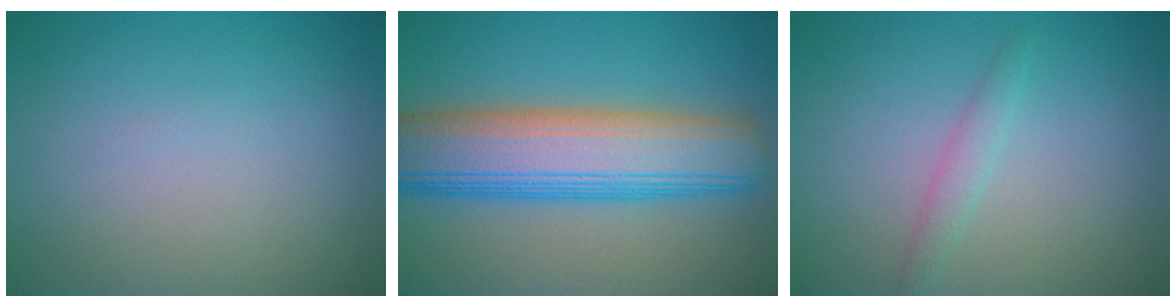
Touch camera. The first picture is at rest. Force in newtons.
{"total": 10.5, "press": 10.5, "slide": 0.5}
{"total": 1.4, "press": 1.4, "slide": 0.1}